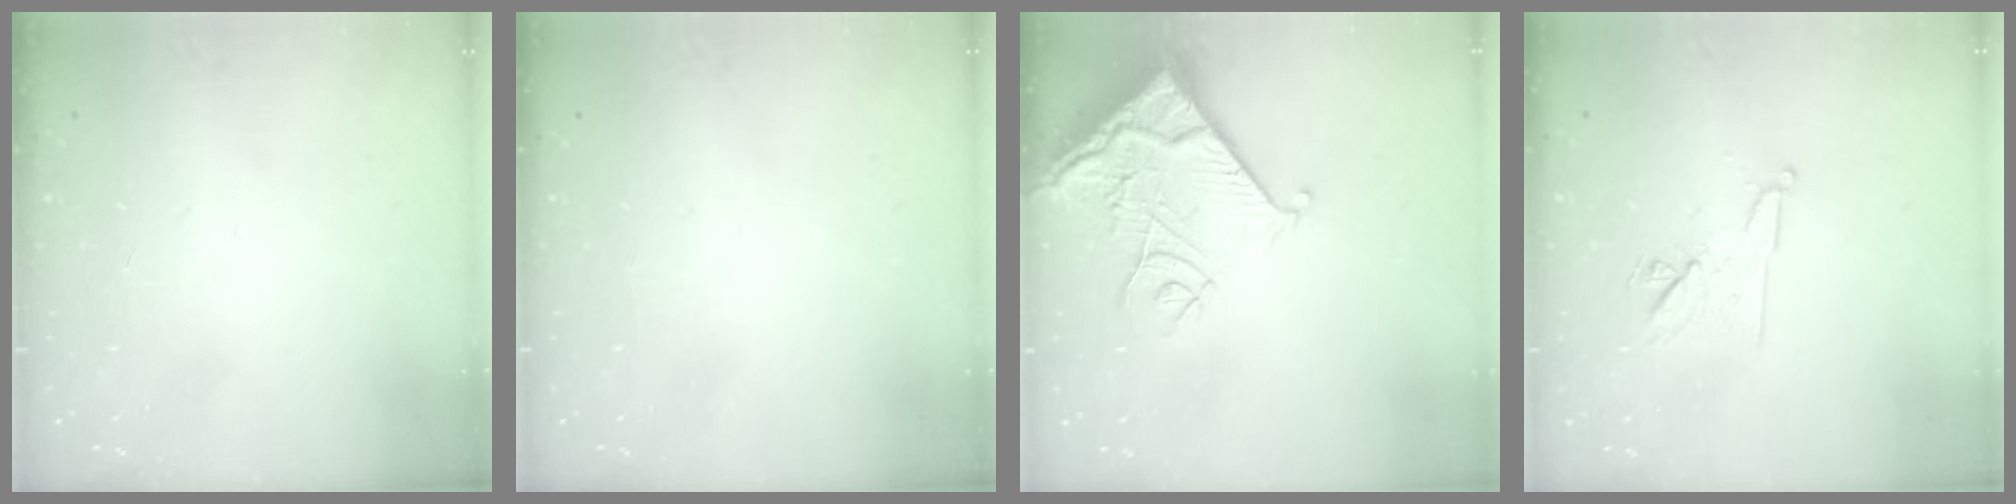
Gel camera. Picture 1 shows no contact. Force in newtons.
{"total": 0.0}
{"total": 13.1, "press": 13.0, "slide": 1.7}
{"total": 8.9, "press": 8.9, "slide": 1.1}